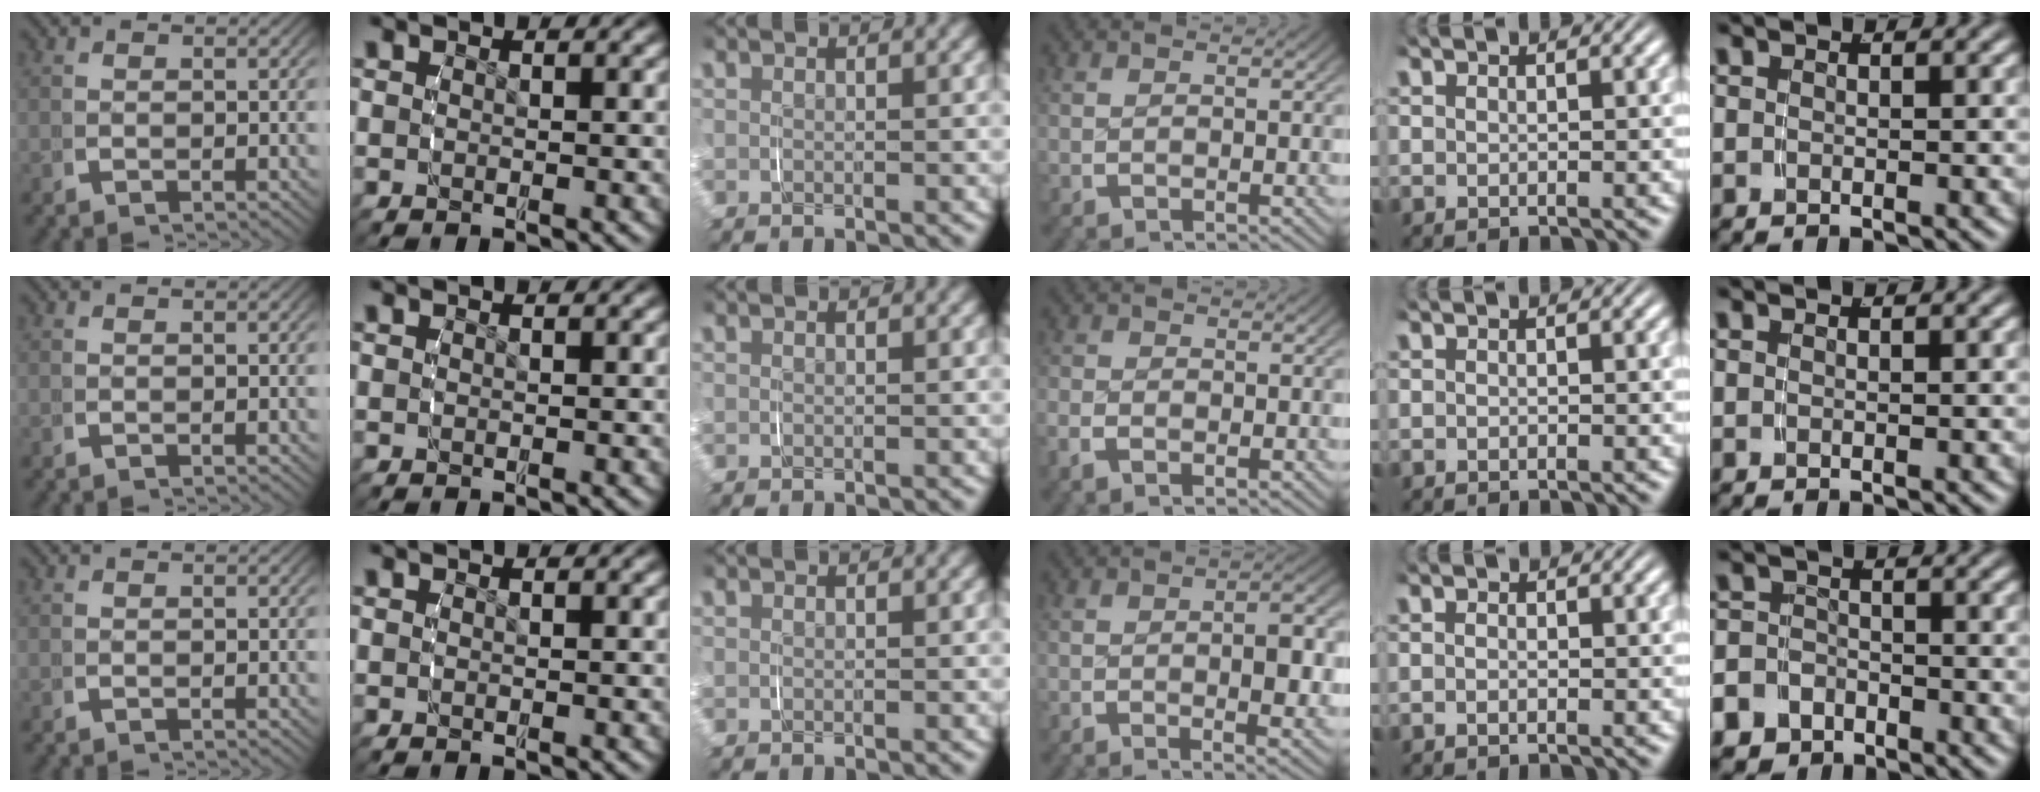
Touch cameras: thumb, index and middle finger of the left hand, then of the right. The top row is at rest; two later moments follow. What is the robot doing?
{"motion": "grasp_and_lifting", "object": "scarf"}